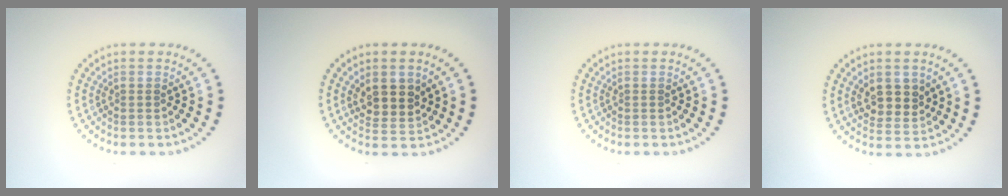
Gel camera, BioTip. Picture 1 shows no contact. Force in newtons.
{"total": 2.8, "press": 2.5, "slide": 1.3}
{"total": 0.0}
{"total": 2.9, "press": 2.7, "slide": 0.9}